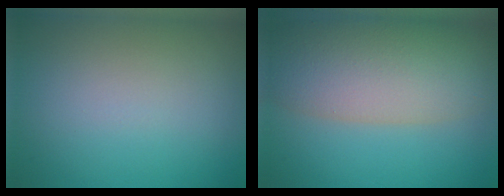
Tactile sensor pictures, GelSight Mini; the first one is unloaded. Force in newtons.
{"total": 9.1, "press": 9.1, "slide": 0.5}